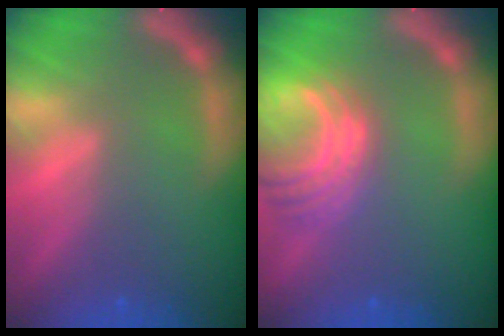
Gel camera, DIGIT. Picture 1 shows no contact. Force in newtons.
{"total": 6.5}